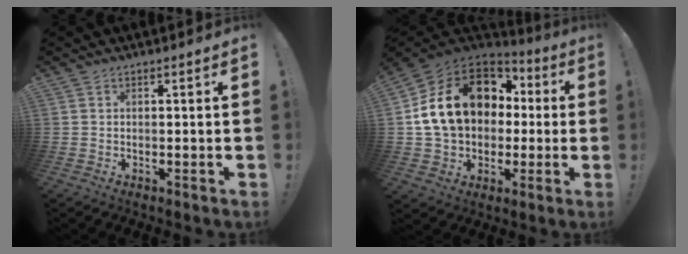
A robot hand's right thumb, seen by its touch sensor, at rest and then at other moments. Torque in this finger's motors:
{"motor_torque": [2.27, 2.73, 0.95, -0.53, 0.72]}